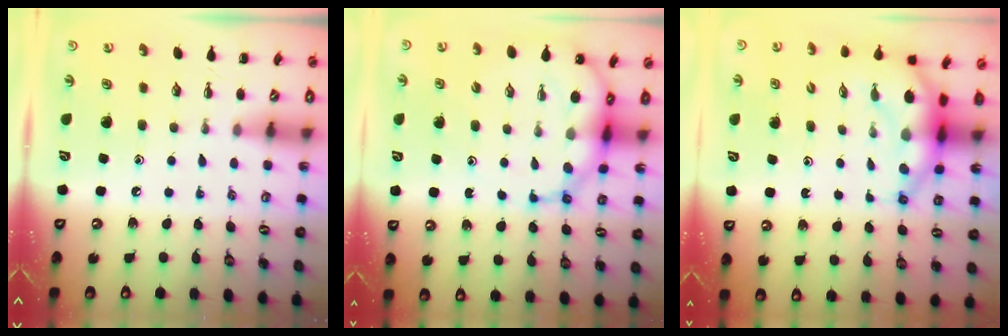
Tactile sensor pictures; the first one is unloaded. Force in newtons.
{"total": 10.2, "press": 9.7, "slide": 3.1}
{"total": 6.9, "press": 6.8, "slide": 1.2}